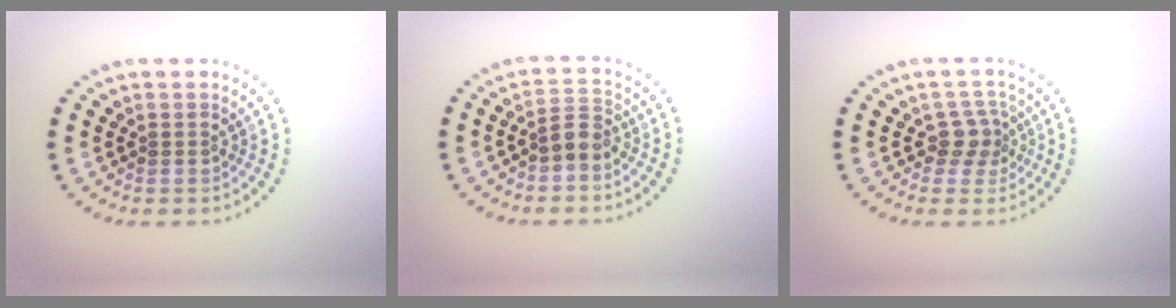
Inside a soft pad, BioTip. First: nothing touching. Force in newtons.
{"total": 2.0, "press": 1.7, "slide": 1.2}
{"total": 2.3, "press": 1.9, "slide": 1.4}